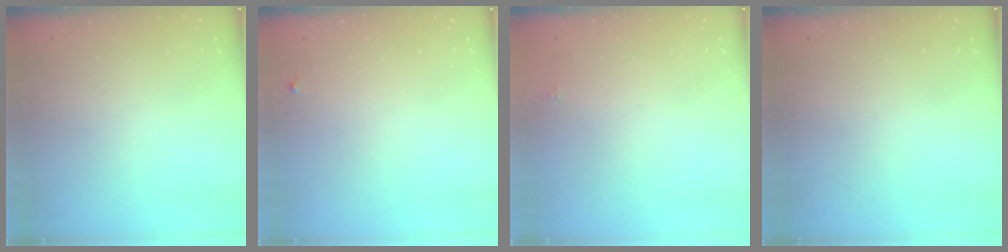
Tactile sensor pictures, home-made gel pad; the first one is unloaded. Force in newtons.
{"total": 2.3, "press": 2.3, "slide": 0.2}
{"total": 1.8, "press": 1.7, "slide": 0.1}
{"total": 0.0}